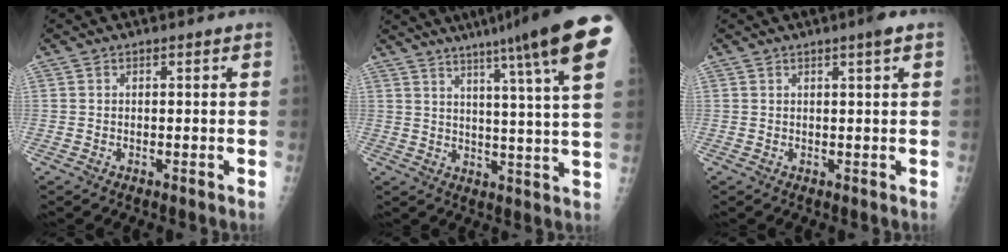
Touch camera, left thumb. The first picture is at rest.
{"total": 19.9, "force": [12.2, 0.6, 15.7], "torque": [-0.210, -0.041, 0.148]}
{"total": 2.0, "force": [1.1, -0.2, 1.7], "torque": [-0.029, -0.004, 0.017]}